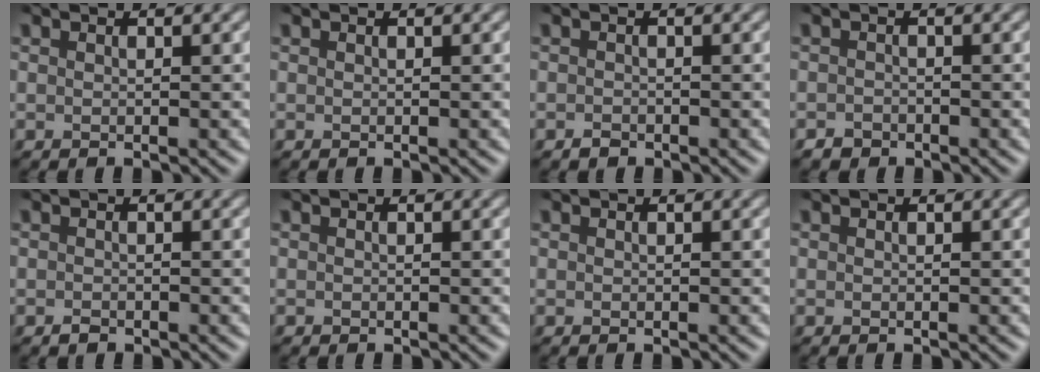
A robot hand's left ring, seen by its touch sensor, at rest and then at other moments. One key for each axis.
{"total": 0.0}
{"total": 1.5, "fx": -1.3, "fy": -0.4, "fz": -0.6, "tx": -0.009, "ty": -0.004, "tz": -0.004}
{"total": 1.7, "fx": -1.6, "fy": -0.3, "fz": -0.6, "tx": -0.008, "ty": -0.002, "tz": -0.005}
{"total": 1.2, "fx": -1.0, "fy": -0.4, "fz": -0.5, "tx": -0.009, "ty": -0.006, "tz": -0.002}
{"total": 0.0}
{"total": 0.0}
{"total": 0.0}